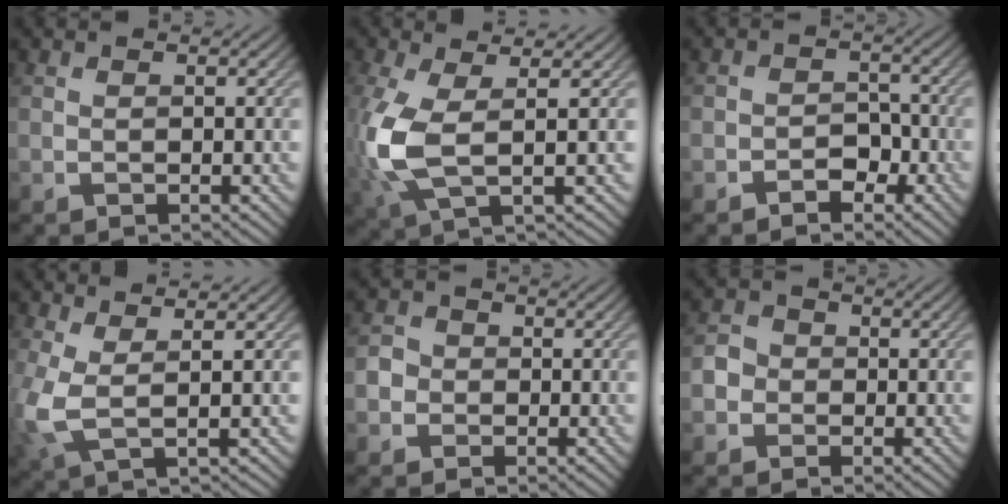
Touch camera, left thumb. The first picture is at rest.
{"total": 7.8, "force": [0.4, 2.8, 7.3], "torque": [-0.185, 0.000, 0.004]}
{"total": 2.6, "force": [-1.6, 1.7, 1.2], "torque": [-0.007, 0.008, -0.031]}
{"total": 4.6, "force": [1.1, 1.3, 4.3], "torque": [-0.111, 0.006, 0.017]}
{"total": 2.1, "force": [-0.4, 2.0, 0.3], "torque": [-0.002, 0.006, -0.019]}
{"total": 2.5, "force": [-0.6, 2.4, 0.4], "torque": [-0.004, 0.007, -0.023]}